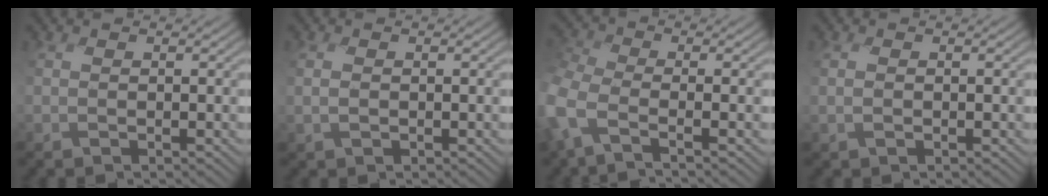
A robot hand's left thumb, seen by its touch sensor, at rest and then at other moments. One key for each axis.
{"total": 1.5, "fx": -0.3, "fy": 0.9, "fz": 1.1, "tx": -0.026, "ty": -0.001, "tz": -0.005}
{"total": 5.4, "fx": -3.1, "fy": 2.3, "fz": 3.8, "tx": -0.107, "ty": -0.008, "tz": -0.085}
{"total": 1.1, "fx": -0.2, "fy": 0.7, "fz": 0.8, "tx": -0.020, "ty": -0.001, "tz": -0.004}